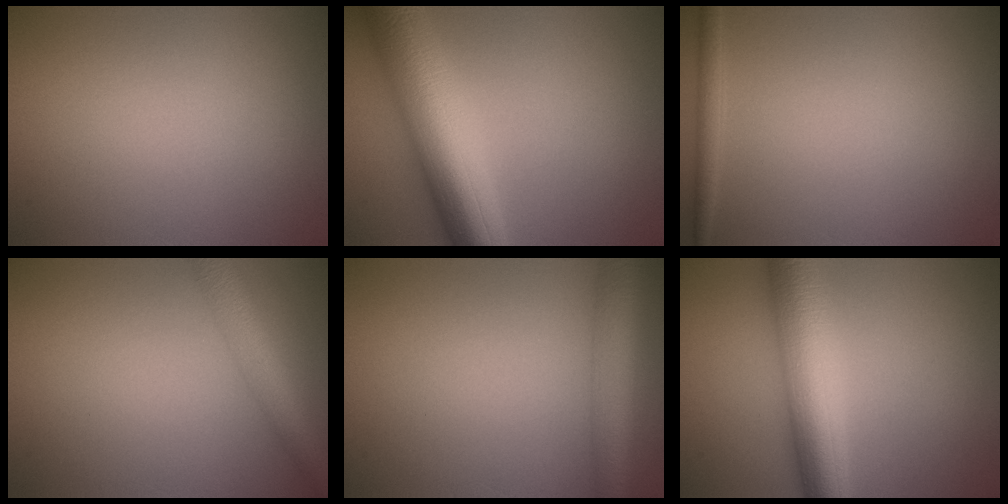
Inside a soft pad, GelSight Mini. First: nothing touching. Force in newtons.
{"total": 10.2, "press": 10.2, "slide": 0.0}
{"total": 1.4, "press": 1.4, "slide": 0.1}
{"total": 4.7, "press": 4.6, "slide": 0.2}
{"total": 4.6, "press": 4.6, "slide": 0.1}
{"total": 7.7, "press": 7.7, "slide": 0.0}